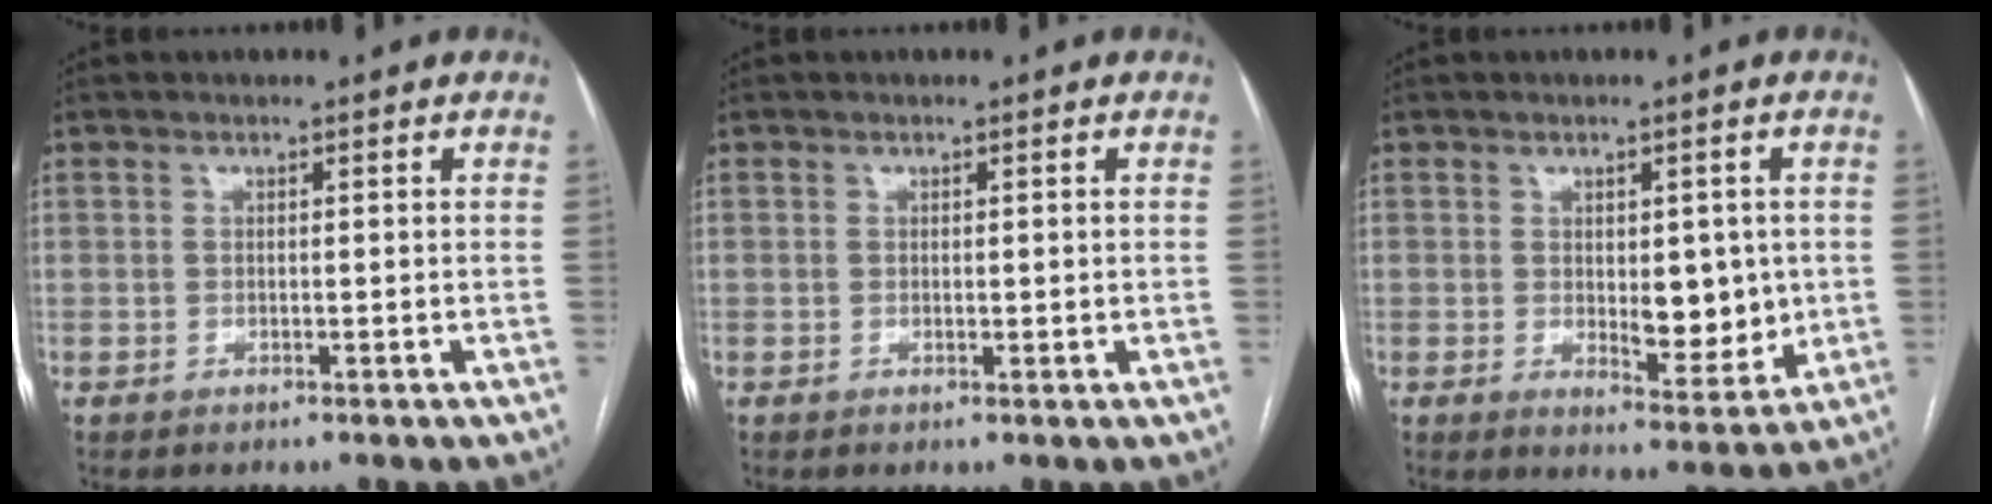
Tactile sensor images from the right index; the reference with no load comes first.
{"total": 0.9, "force": [0.1, 0.5, 0.7], "torque": [-0.010, -0.002, 0.003]}
{"total": 7.4, "force": [0.0, 3.4, 6.6], "torque": [-0.085, -0.006, 0.012]}